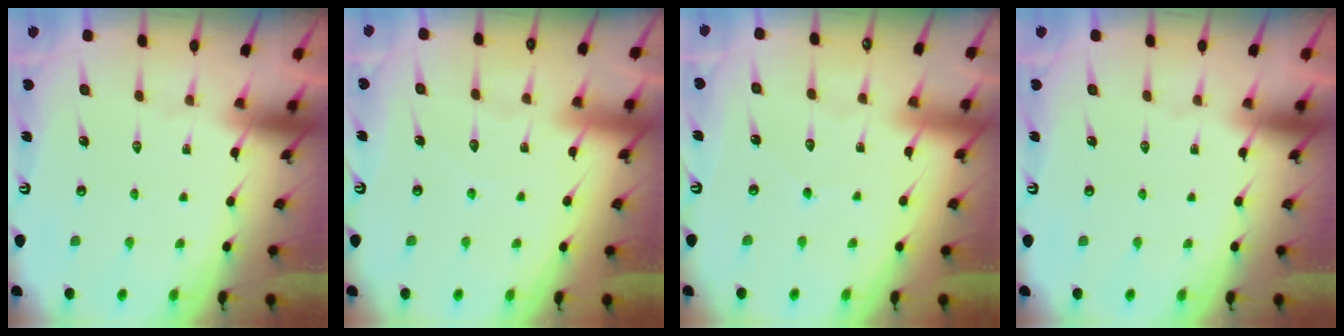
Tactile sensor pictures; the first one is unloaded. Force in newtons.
{"total": 4.8, "press": 4.8, "slide": 0.5}
{"total": 3.5, "press": 3.5, "slide": 0.4}
{"total": 0.0}